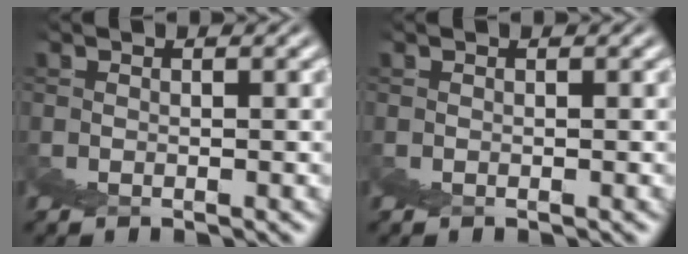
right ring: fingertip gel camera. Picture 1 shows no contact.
{"total": 0.0}